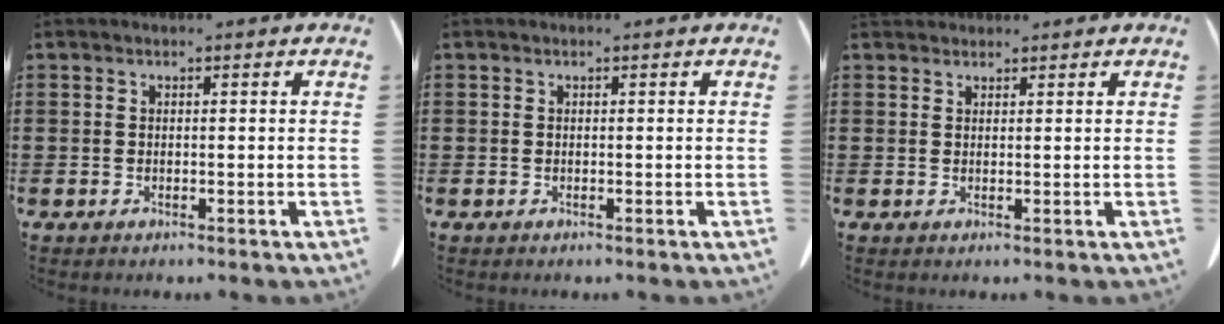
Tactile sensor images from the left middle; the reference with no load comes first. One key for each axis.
{"total": 0.0}
{"total": 1.4, "fx": 1.3, "fy": 0.5, "fz": 0.1, "tx": -0.006, "ty": 0.002, "tz": 0.026}